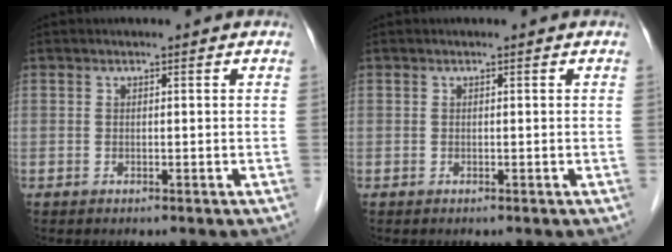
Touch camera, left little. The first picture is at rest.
{"total": 0.0}